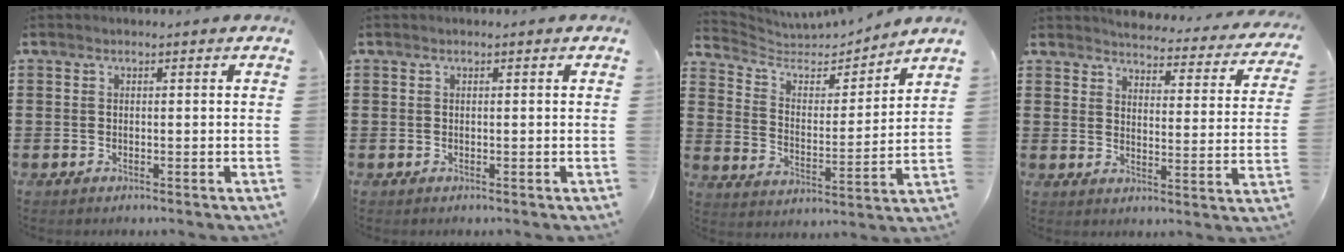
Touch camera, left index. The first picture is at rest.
{"total": 0.0}
{"total": 4.6, "force": [4.3, 1.3, 1.1], "torque": [-0.049, -0.034, 0.066]}
{"total": 3.9, "force": [3.8, 0.2, 0.5], "torque": [-0.031, -0.032, 0.062]}